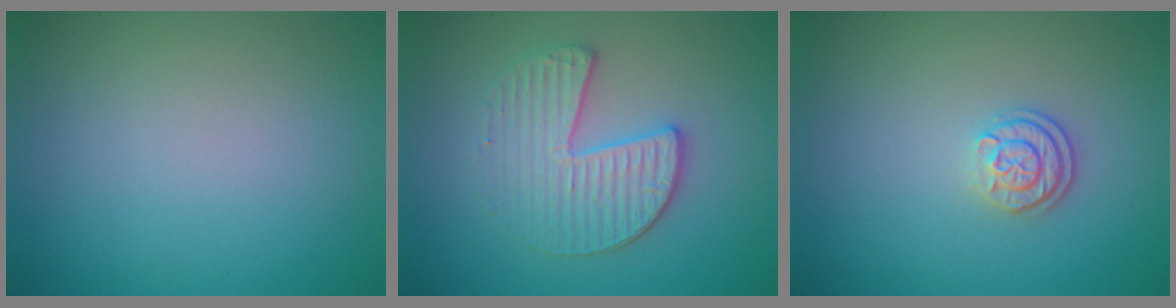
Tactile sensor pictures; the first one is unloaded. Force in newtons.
{"total": 3.7, "press": 3.5, "slide": 1.3}
{"total": 2.5, "press": 2.0, "slide": 1.5}